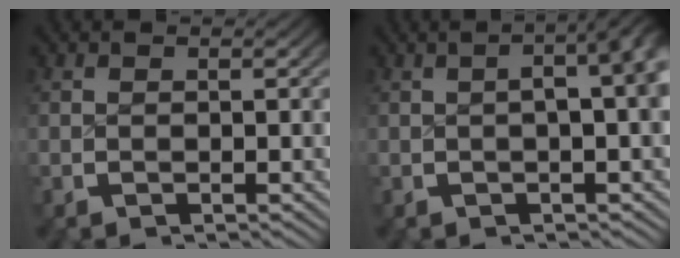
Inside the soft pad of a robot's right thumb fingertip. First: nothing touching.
{"total": 6.5, "force": [1.0, 3.0, 5.7], "torque": [-0.057, 0.020, 0.004]}